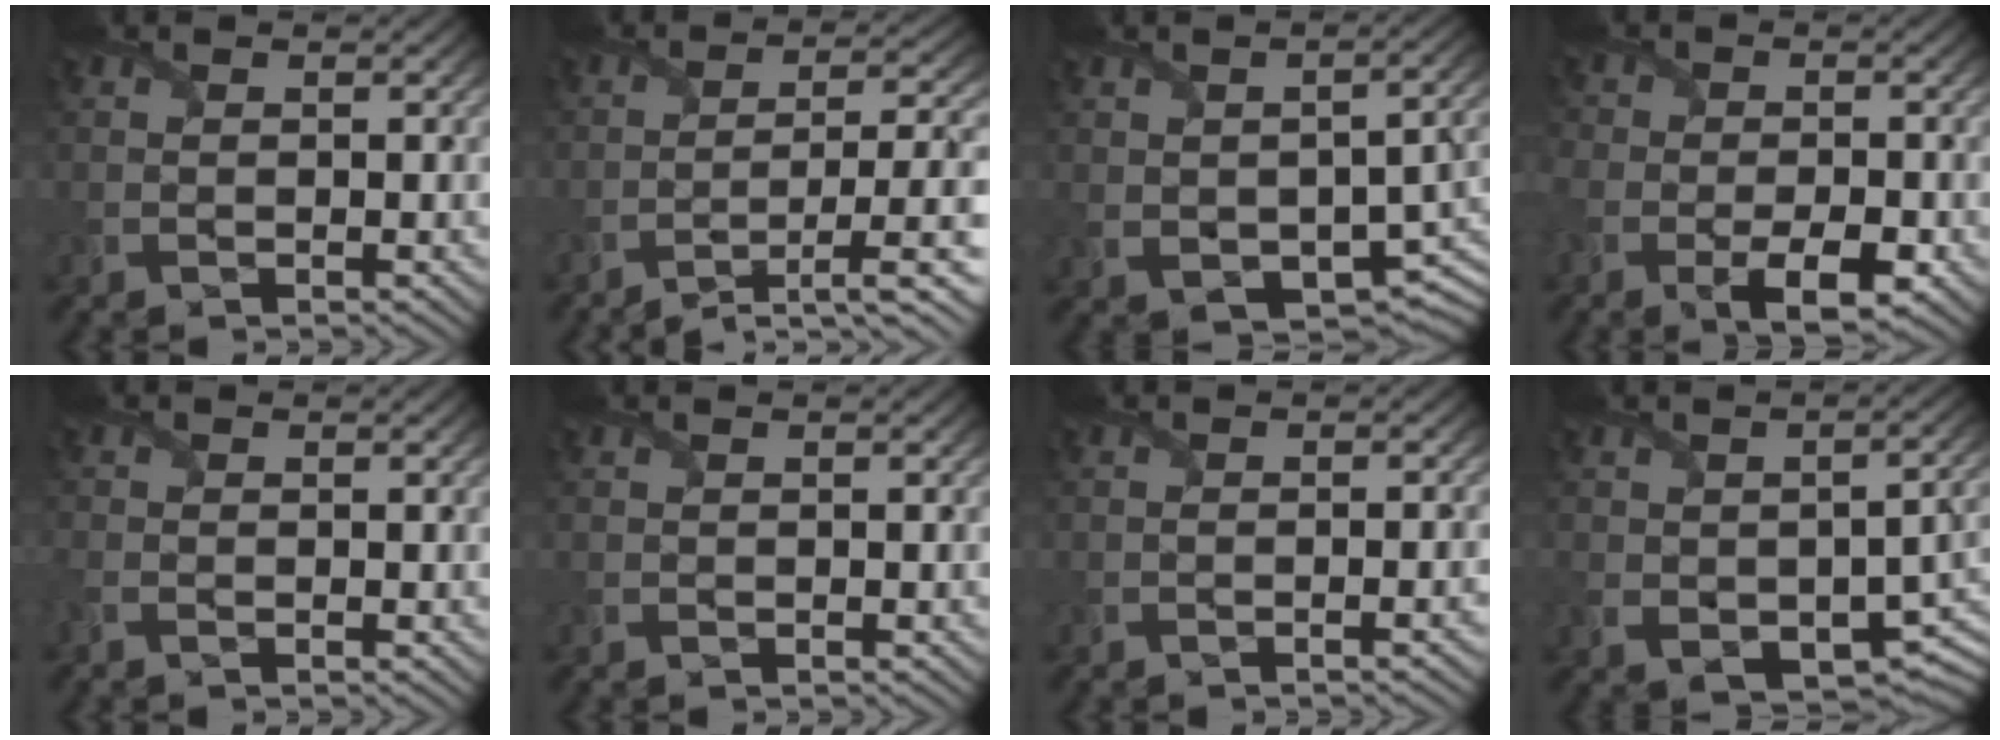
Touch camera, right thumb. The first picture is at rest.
{"total": 7.3, "force": [-4.2, 1.5, 5.8], "torque": [-0.085, 0.000, -0.065]}
{"total": 8.6, "force": [-1.8, 5.2, 6.6], "torque": [-0.112, -0.031, -0.014]}
{"total": 6.9, "force": [-3.2, 4.2, 4.5], "torque": [-0.076, -0.020, -0.046]}
{"total": 1.2, "force": [-0.8, 0.6, 0.7], "torque": [-0.021, -0.006, -0.015]}
{"total": 0.0}
{"total": 1.4, "force": [-0.8, 0.0, 1.1], "torque": [-0.010, 0.003, -0.015]}
{"total": 9.0, "force": [-2.7, 5.5, 6.6], "torque": [-0.109, -0.039, -0.024]}